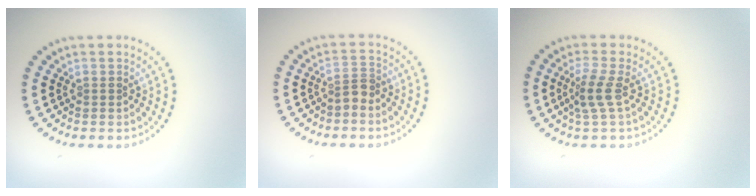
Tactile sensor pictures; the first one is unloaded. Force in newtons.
{"total": 1.6, "press": 1.3, "slide": 1.0}
{"total": 2.2, "press": 1.8, "slide": 1.4}